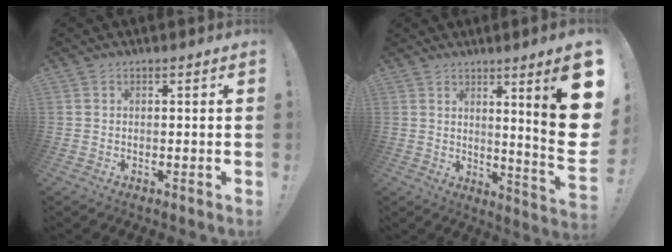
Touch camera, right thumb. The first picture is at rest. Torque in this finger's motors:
{"motor_torque": [0.20, 0.82, 1.42, 0.50, 0.11]}